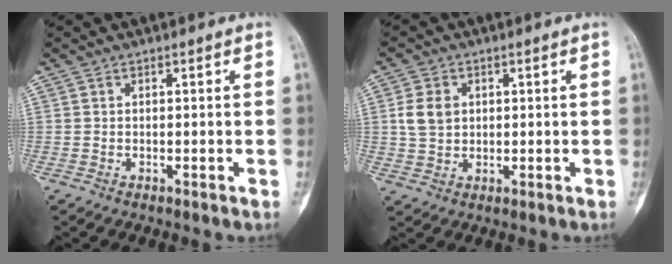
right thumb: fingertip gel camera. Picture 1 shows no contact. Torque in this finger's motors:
{"motor_torque": [0.51, 0.58, 0.34, -0.16, 0.04]}